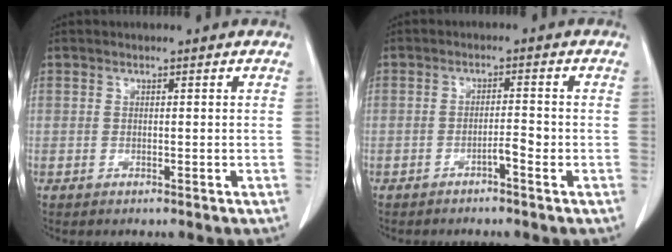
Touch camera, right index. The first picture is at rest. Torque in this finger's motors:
{"motor_torque": [0.14, -0.17, 0.01, 0.00]}